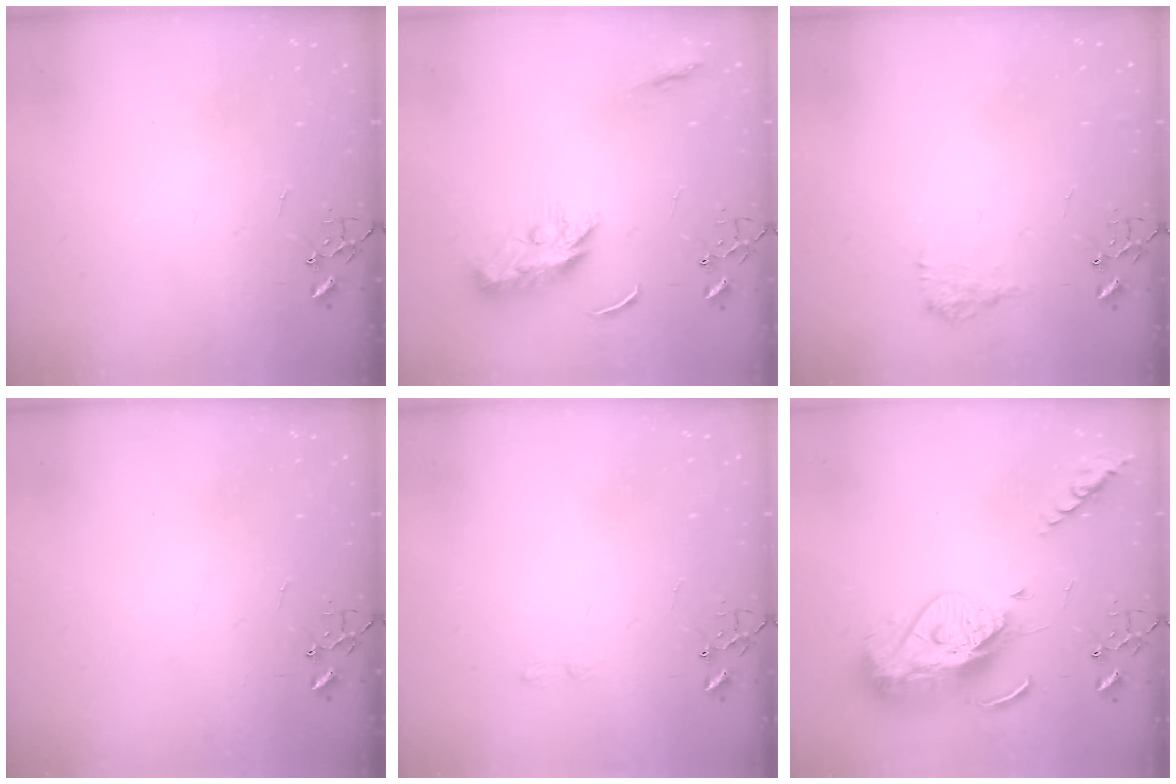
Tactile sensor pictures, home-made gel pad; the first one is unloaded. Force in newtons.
{"total": 10.2, "press": 10.2, "slide": 0.1}
{"total": 8.9, "press": 8.9, "slide": 0.3}
{"total": 0.0}
{"total": 4.6, "press": 4.6, "slide": 0.7}
{"total": 17.5, "press": 17.4, "slide": 1.6}